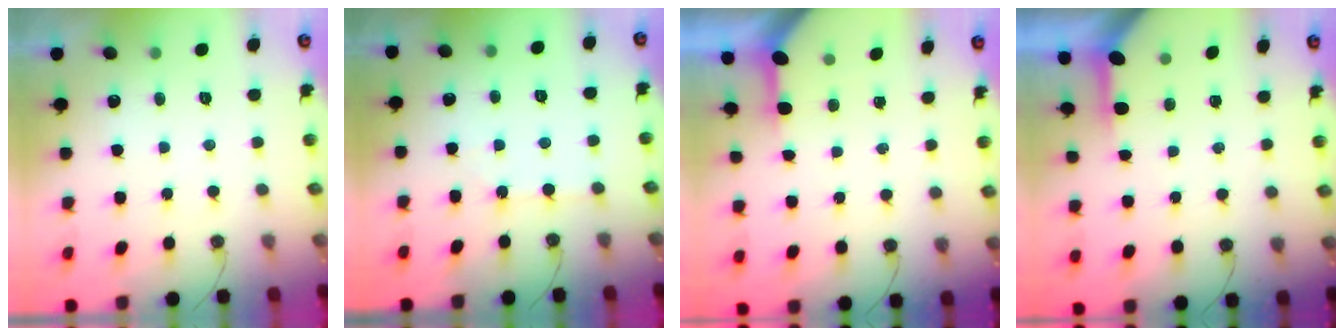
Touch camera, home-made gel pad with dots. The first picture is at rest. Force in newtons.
{"total": 3.3, "press": 3.2, "slide": 0.5}
{"total": 3.4, "press": 3.4, "slide": 0.4}
{"total": 3.4, "press": 3.3, "slide": 0.4}